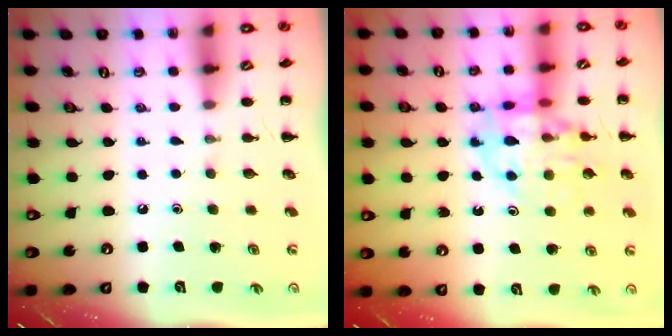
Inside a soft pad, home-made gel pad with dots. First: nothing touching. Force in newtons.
{"total": 13.8, "press": 13.6, "slide": 2.2}